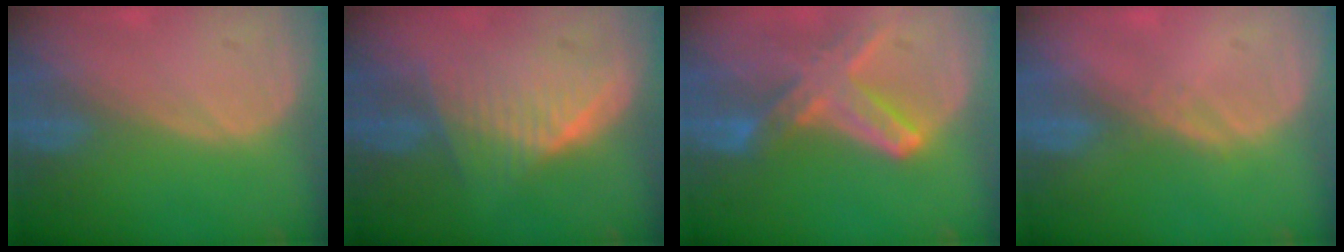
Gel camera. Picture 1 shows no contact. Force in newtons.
{"total": 6.3, "press": 6.1, "slide": 1.6}
{"total": 8.1, "press": 7.1, "slide": 3.9}
{"total": 1.2, "press": 1.0, "slide": 0.7}